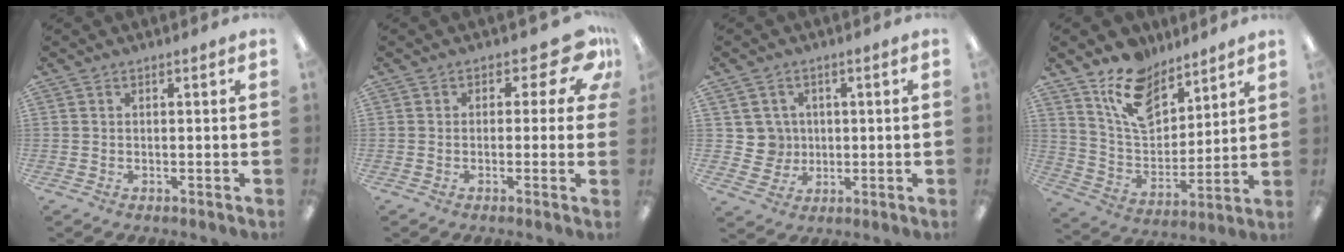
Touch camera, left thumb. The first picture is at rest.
{"total": 8.9, "force": [4.2, 4.4, 6.6], "torque": [-0.079, -0.024, 0.070]}
{"total": 5.9, "force": [1.4, 5.8, 0.2], "torque": [-0.005, -0.001, 0.029]}
{"total": 14.8, "force": [10.6, 8.1, 6.5], "torque": [-0.125, -0.055, 0.199]}